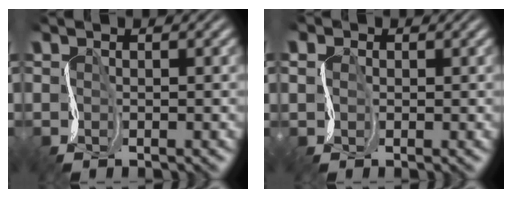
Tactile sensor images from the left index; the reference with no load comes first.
{"total": 1.8, "force": [0.9, 1.6, 0.3], "torque": [0.005, 0.006, 0.002]}